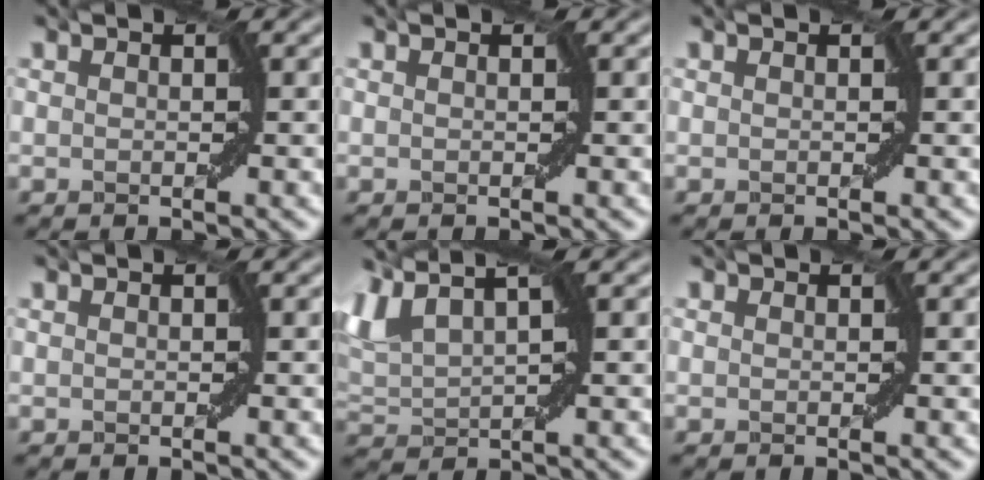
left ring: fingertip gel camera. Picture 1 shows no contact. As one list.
[{"total": 0.0}, {"total": 0.0}, {"total": 0.0}, {"total": 5.7, "force": [3.2, 2.1, 4.1], "torque": [-0.107, 0.024, 0.064]}, {"total": 0.0}]